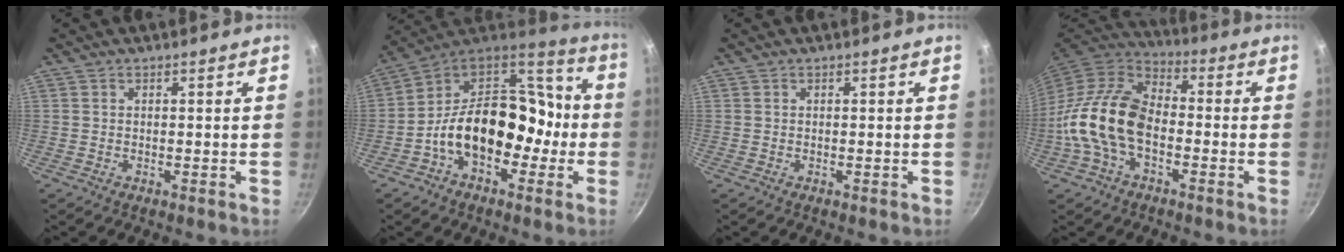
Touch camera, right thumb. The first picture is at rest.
{"total": 20.5, "force": [-4.2, 14.1, 14.3], "torque": [-0.177, 0.073, -0.081]}
{"total": 0.0}
{"total": 16.4, "force": [-3.3, 10.1, 12.5], "torque": [-0.217, 0.038, -0.078]}